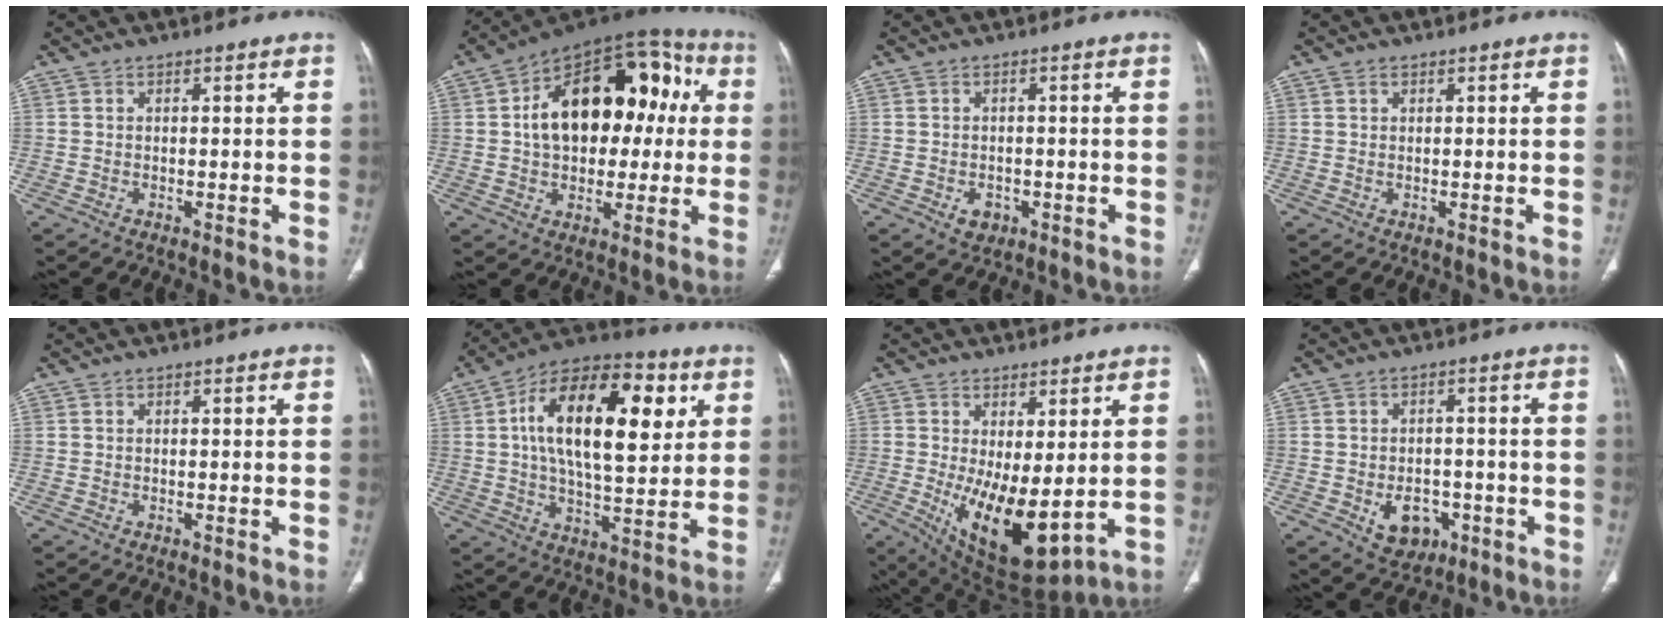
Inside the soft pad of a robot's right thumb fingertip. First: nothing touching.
{"total": 23.8, "force": [3.1, 14.9, 18.3], "torque": [-0.242, 0.040, 0.042]}
{"total": 2.9, "force": [-1.1, 2.3, 1.5], "torque": [-0.014, 0.003, -0.009]}
{"total": 0.7, "force": [0.4, 0.4, 0.3], "torque": [-0.008, 0.000, 0.008]}
{"total": 0.0}
{"total": 23.0, "force": [5.8, 11.1, 19.3], "torque": [-0.290, 0.001, 0.081]}
{"total": 13.0, "force": [-0.6, 5.5, 11.8], "torque": [-0.189, -0.030, 0.014]}
{"total": 7.5, "force": [-2.6, 5.6, 4.3], "torque": [-0.039, 0.015, -0.025]}